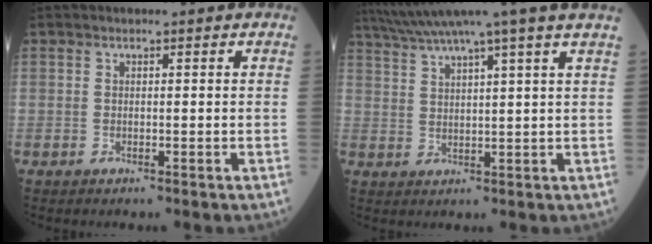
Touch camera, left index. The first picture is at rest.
{"total": 11.3, "force": [9.4, -2.7, 5.7], "torque": [-0.100, 0.004, 0.135]}